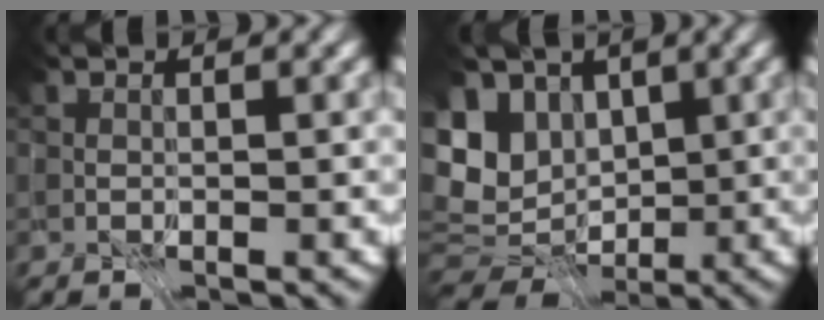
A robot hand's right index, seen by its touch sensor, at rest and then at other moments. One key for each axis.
{"total": 9.8, "fx": 0.5, "fy": 7.1, "fz": 6.7, "tx": -0.143, "ty": 0.001, "tz": 0.016}